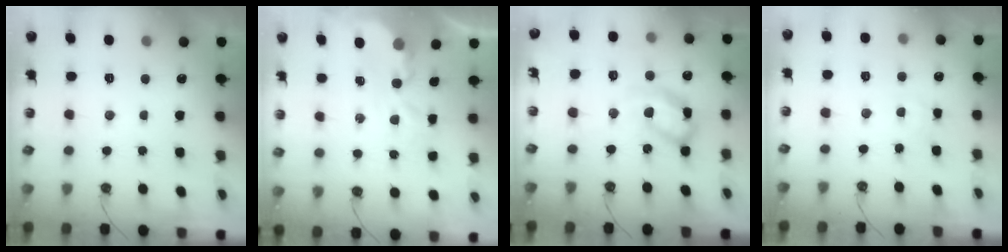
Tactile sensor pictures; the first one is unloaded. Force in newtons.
{"total": 3.9, "press": 3.9, "slide": 0.1}
{"total": 17.2, "press": 17.2, "slide": 1.5}
{"total": 1.9, "press": 1.9, "slide": 0.2}